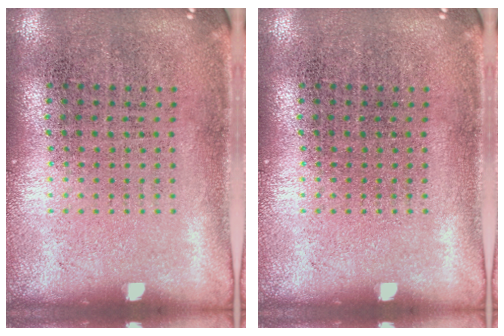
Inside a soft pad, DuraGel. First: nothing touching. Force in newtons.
{"total": 0.0}